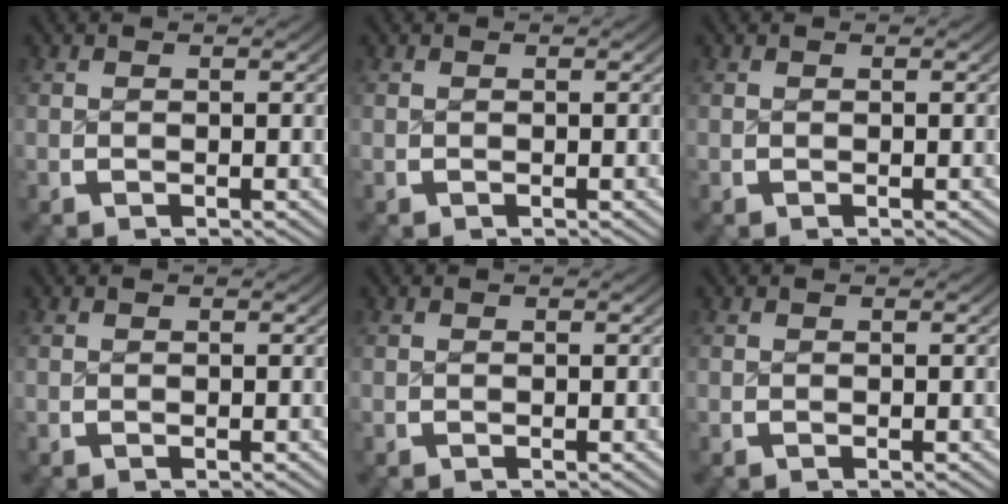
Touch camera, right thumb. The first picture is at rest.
{"total": 0.0}
{"total": 0.0}
{"total": 0.0}
{"total": 0.0}
{"total": 0.0}